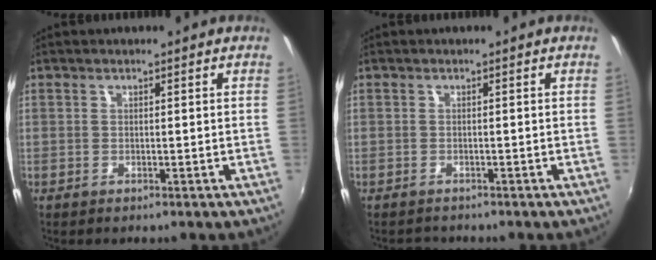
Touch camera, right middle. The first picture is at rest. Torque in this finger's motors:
{"motor_torque": [-0.40, 0.04, -0.15, -0.07]}